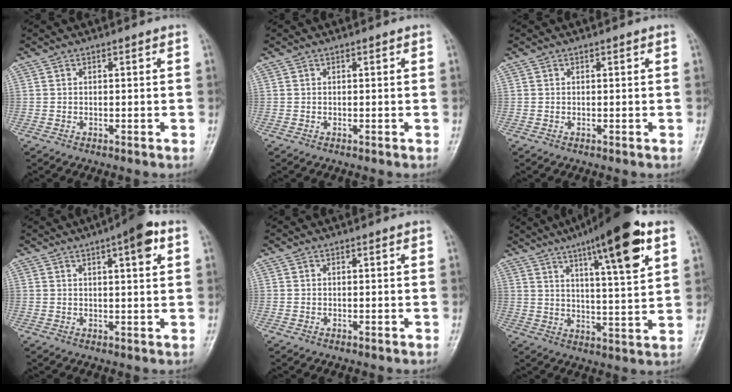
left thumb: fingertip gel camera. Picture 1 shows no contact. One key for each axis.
{"total": 0.0}
{"total": 0.0}
{"total": 6.6, "fx": 3.0, "fy": 1.7, "fz": 5.6, "tx": -0.072, "ty": 0.000, "tz": 0.037}
{"total": 0.0}
{"total": 17.7, "fx": 9.2, "fy": 3.5, "fz": 14.7, "tx": -0.212, "ty": -0.026, "tz": 0.139}